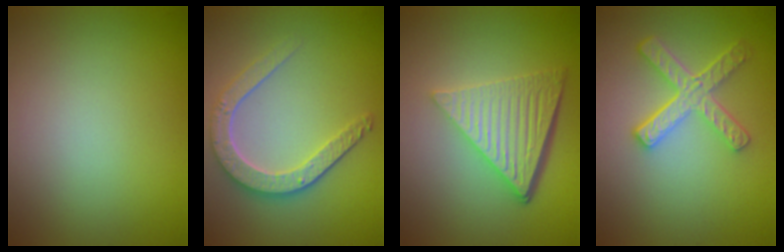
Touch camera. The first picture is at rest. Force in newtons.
{"total": 4.2, "press": 3.5, "slide": 2.3}
{"total": 6.6, "press": 4.4, "slide": 4.9}
{"total": 4.5, "press": 3.3, "slide": 3.0}